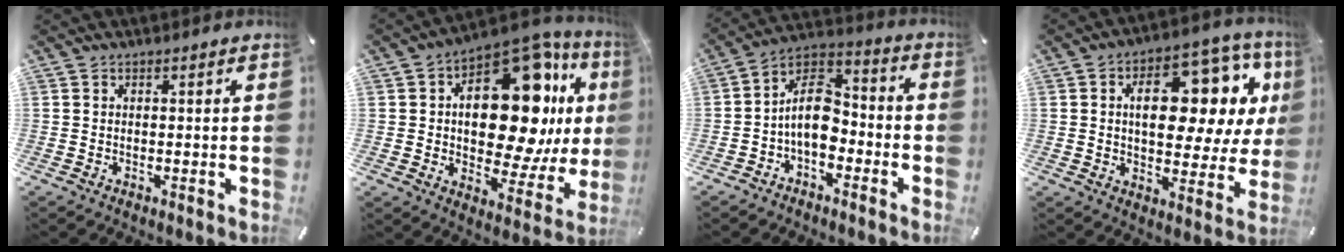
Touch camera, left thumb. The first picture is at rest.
{"total": 22.7, "force": [5.9, 12.1, 18.3], "torque": [-0.270, -0.054, 0.092]}
{"total": 11.8, "force": [-3.3, 7.7, 8.2], "torque": [-0.157, 0.021, -0.060]}
{"total": 17.4, "force": [5.9, 10.1, 12.9], "torque": [-0.179, -0.035, 0.097]}